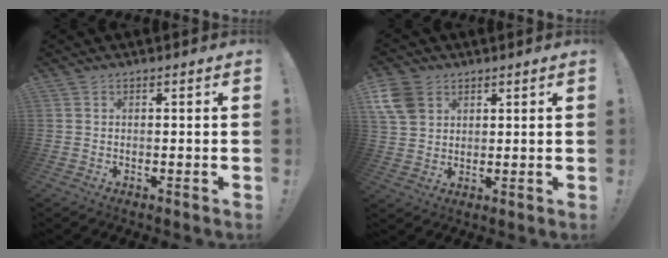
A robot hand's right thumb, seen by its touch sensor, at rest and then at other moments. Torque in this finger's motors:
{"motor_torque": [0.00, 0.05, 0.02, 0.01, 0.05]}